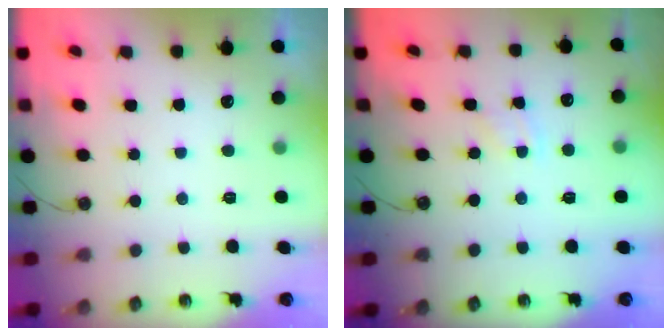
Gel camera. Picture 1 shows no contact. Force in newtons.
{"total": 2.0, "press": 2.0, "slide": 0.4}